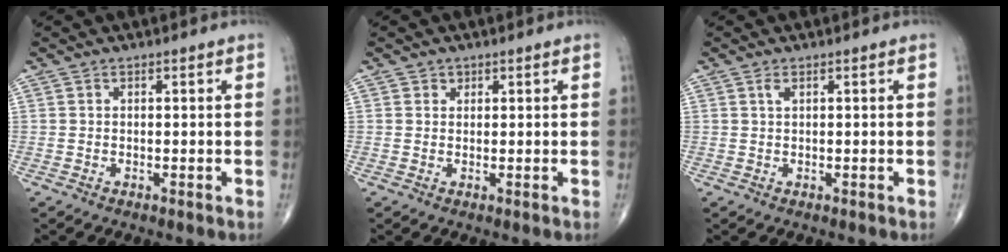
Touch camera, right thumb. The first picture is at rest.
{"total": 1.1, "force": [0.6, 0.9, 0.1], "torque": [0.011, -0.002, 0.005]}
{"total": 0.9, "force": [0.5, 0.3, 0.8], "torque": [-0.015, 0.006, 0.009]}